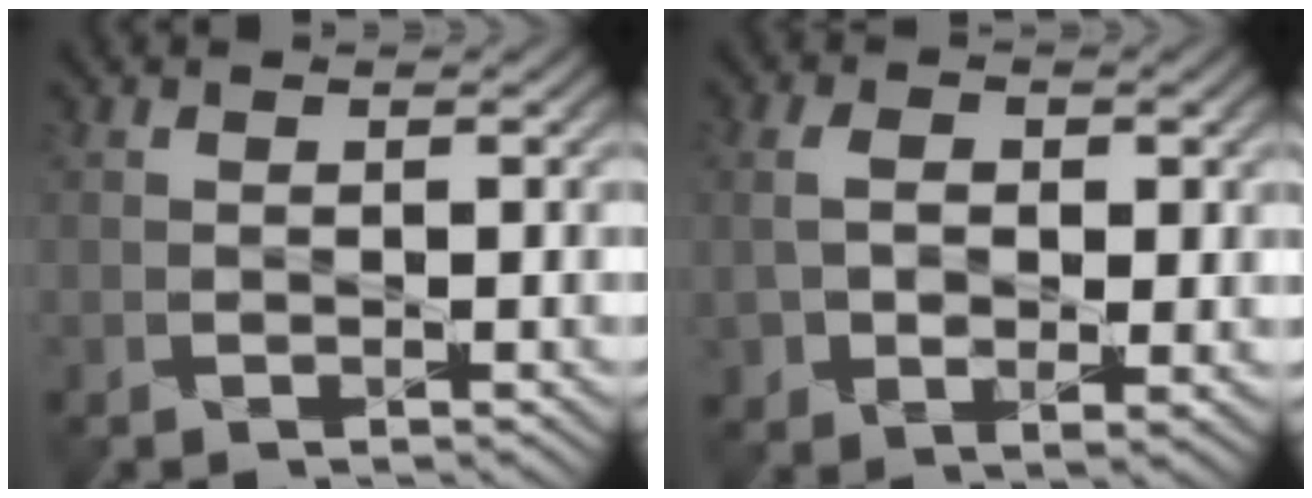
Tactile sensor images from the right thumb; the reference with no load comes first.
{"total": 5.8, "force": [0.4, 3.9, 4.3], "torque": [-0.094, -0.010, 0.022]}